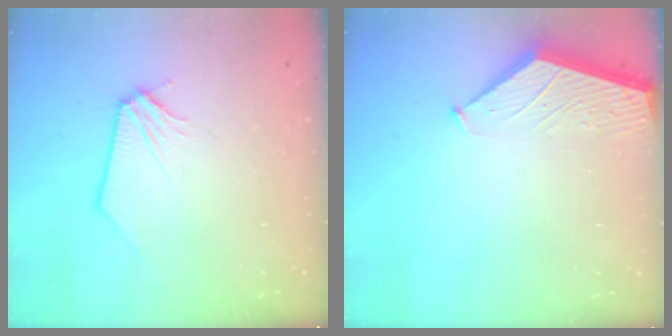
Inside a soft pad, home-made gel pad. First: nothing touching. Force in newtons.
{"total": 2.4, "press": 2.4, "slide": 0.3}